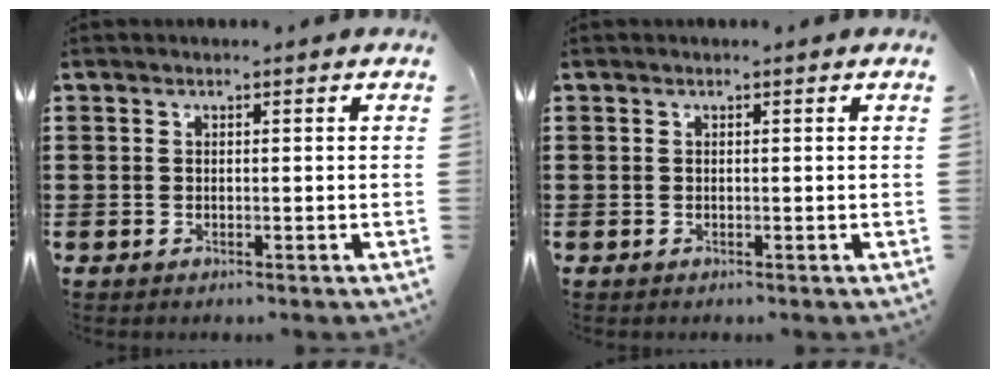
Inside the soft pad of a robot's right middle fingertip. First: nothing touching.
{"total": 0.0}